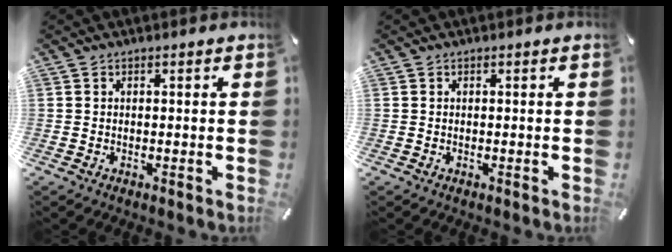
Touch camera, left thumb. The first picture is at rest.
{"total": 0.0}